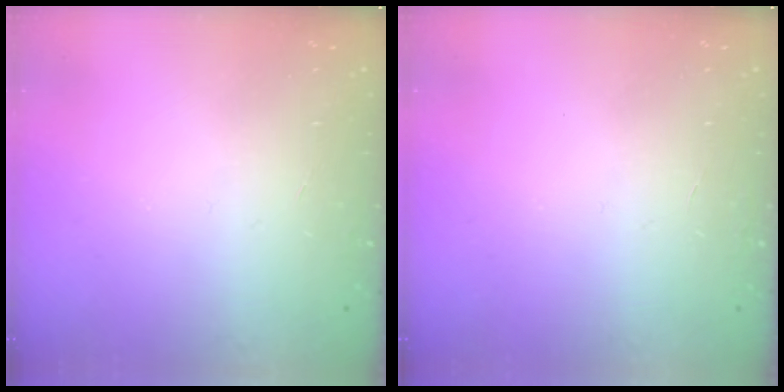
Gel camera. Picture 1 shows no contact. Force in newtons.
{"total": 0.0}